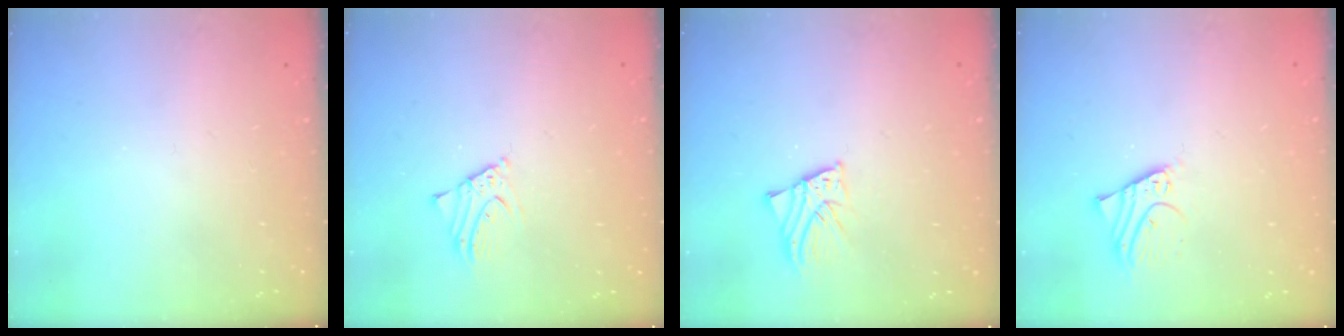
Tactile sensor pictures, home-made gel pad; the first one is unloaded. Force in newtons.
{"total": 2.5, "press": 2.5, "slide": 0.1}
{"total": 2.1, "press": 2.1, "slide": 0.1}
{"total": 2.4, "press": 2.4, "slide": 0.1}